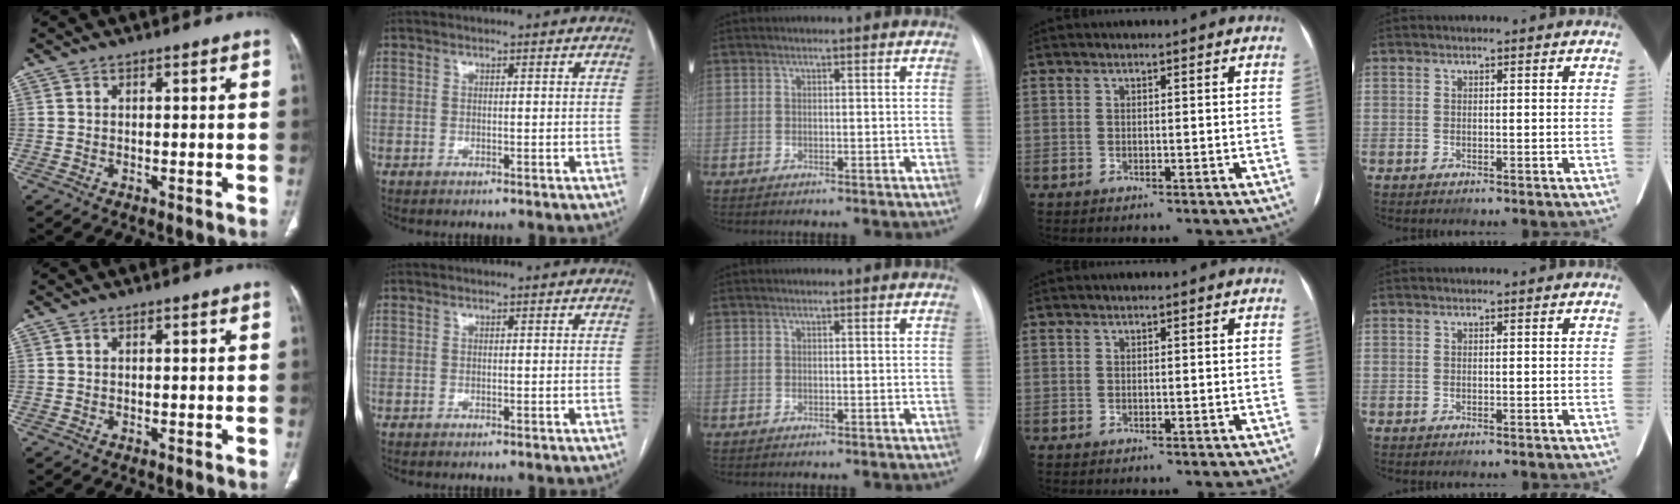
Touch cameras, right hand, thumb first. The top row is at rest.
{}